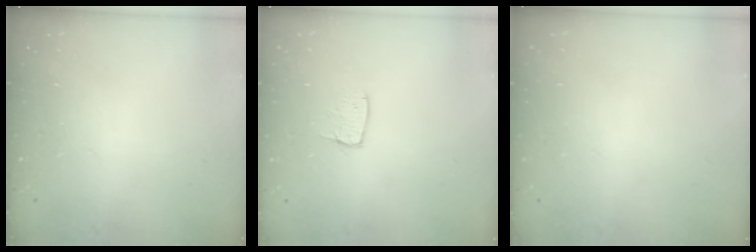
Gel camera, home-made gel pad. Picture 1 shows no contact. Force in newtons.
{"total": 4.2, "press": 4.2, "slide": 0.4}
{"total": 0.0}